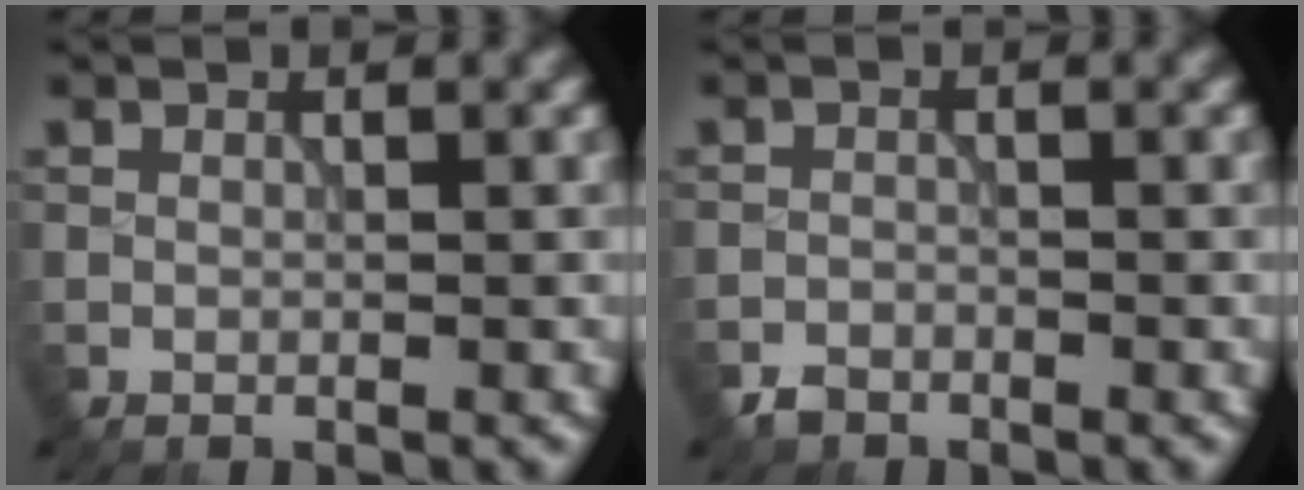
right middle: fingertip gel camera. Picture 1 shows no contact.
{"total": 1.3, "force": [-1.2, 0.6, 0.1], "torque": [0.002, 0.001, -0.024]}